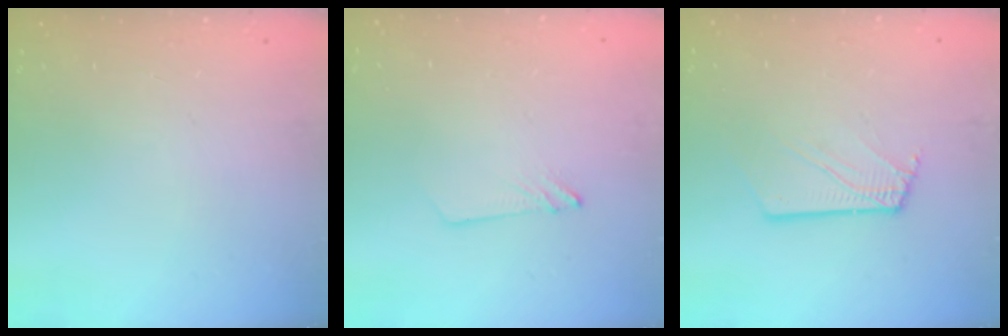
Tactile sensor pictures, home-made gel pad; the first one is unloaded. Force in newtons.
{"total": 1.5, "press": 1.5, "slide": 0.1}
{"total": 3.2, "press": 3.2, "slide": 0.3}